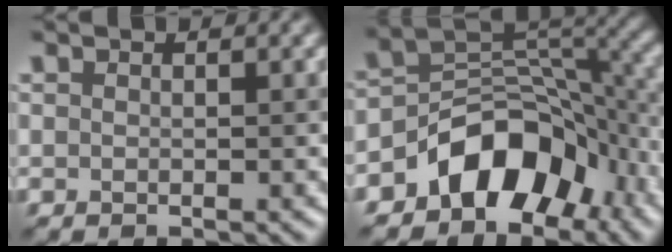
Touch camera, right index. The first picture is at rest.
{"total": 8.6, "force": [-4.6, 5.5, 4.8], "torque": [-0.045, 0.009, -0.084]}